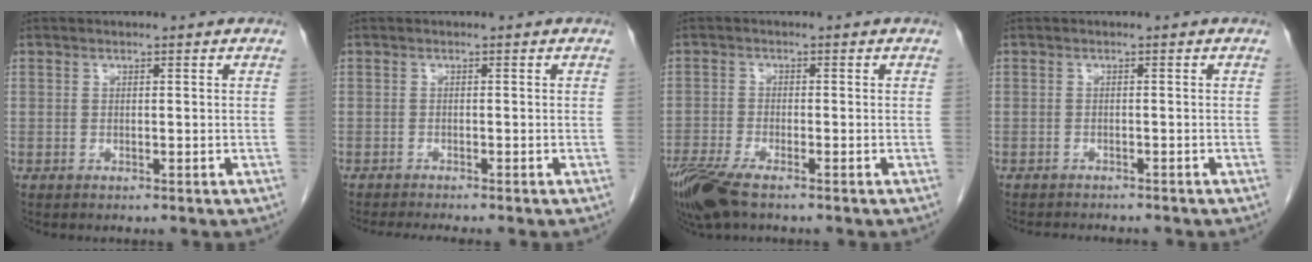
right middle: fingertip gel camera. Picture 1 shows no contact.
{"total": 3.9, "force": [-3.5, -0.2, 1.7], "torque": [-0.020, -0.009, -0.055]}
{"total": 7.3, "force": [-5.2, 1.6, 4.8], "torque": [-0.096, -0.018, -0.098]}
{"total": 4.2, "force": [-3.9, 0.9, 1.2], "torque": [-0.014, -0.006, -0.054]}